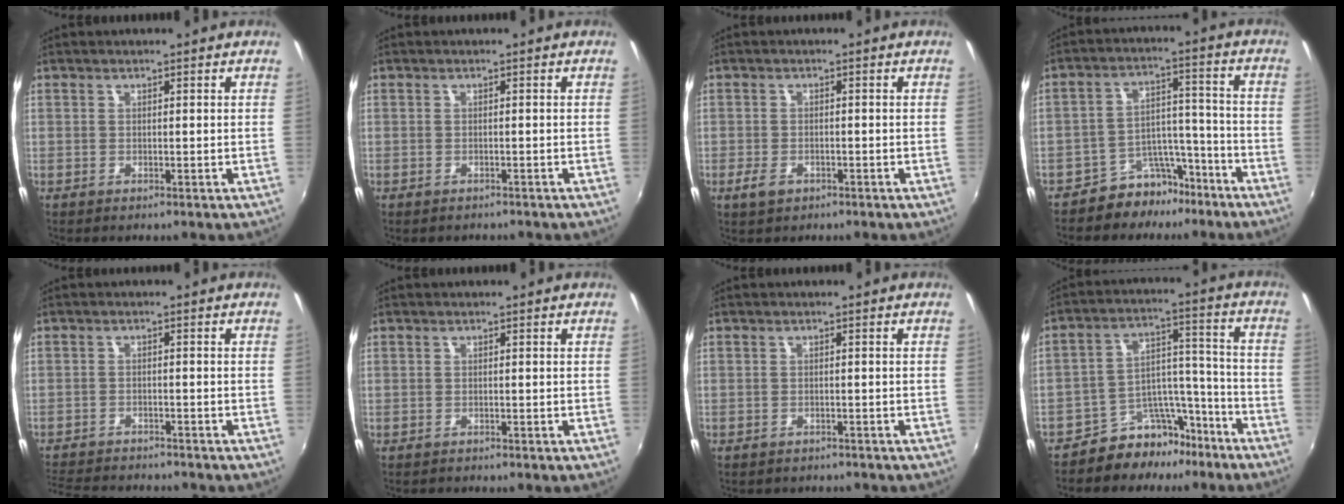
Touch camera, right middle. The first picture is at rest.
{"total": 1.4, "force": [-1.3, 0.5, 0.4], "torque": [-0.011, -0.005, -0.016]}
{"total": 3.2, "force": [-1.8, 1.8, 1.9], "torque": [-0.041, -0.004, -0.033]}
{"total": 8.6, "force": [-7.1, 4.6, 1.6], "torque": [-0.018, 0.049, -0.103]}
{"total": 10.5, "force": [-9.6, 2.5, 3.5], "torque": [-0.095, -0.011, -0.153]}
{"total": 0.7, "force": [-0.7, 0.2, -0.1], "torque": [-0.002, 0.001, -0.012]}
{"total": 2.6, "force": [-2.3, 0.9, 0.6], "torque": [-0.017, -0.012, -0.031]}
{"total": 10.3, "force": [-8.5, 5.3, 2.3], "torque": [-0.028, 0.062, -0.128]}